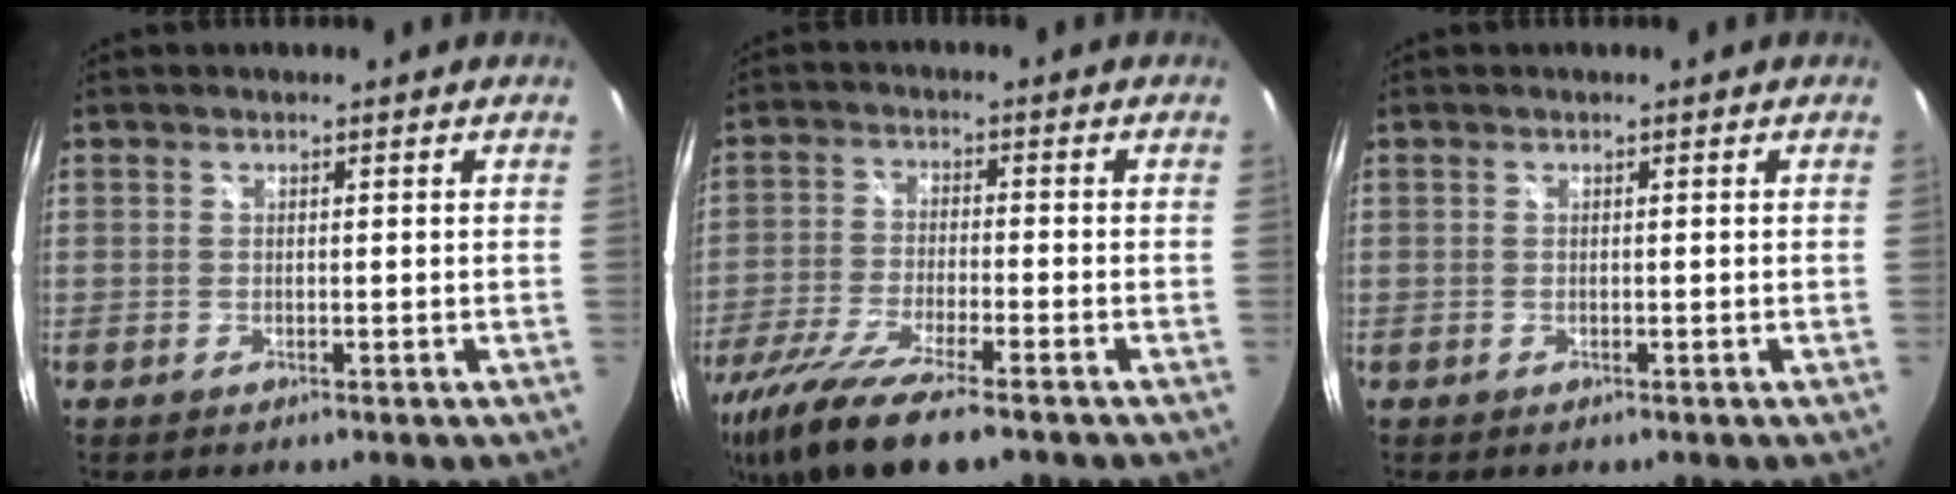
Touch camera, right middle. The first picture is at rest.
{"total": 16.7, "force": [-12.3, 3.4, 10.8], "torque": [-0.233, -0.050, -0.222]}
{"total": 0.0}